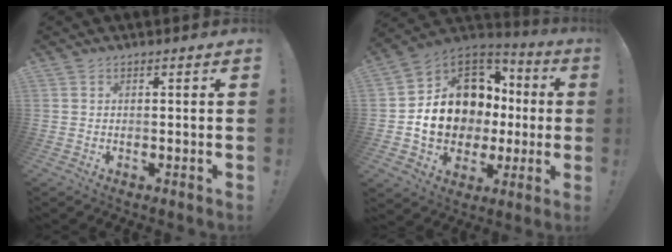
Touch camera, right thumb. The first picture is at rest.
{"total": 16.7, "force": [0.5, 13.4, 9.9], "torque": [-0.154, 0.002, 0.039]}